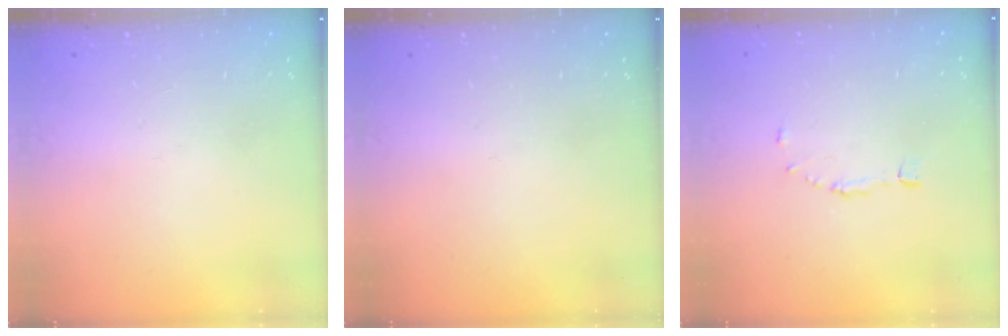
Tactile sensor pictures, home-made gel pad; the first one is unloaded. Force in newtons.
{"total": 0.0}
{"total": 3.9, "press": 3.9, "slide": 0.3}